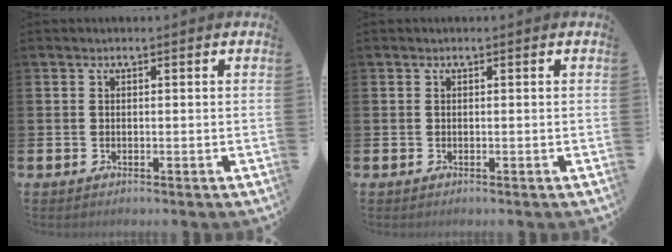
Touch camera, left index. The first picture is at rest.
{"total": 0.0}